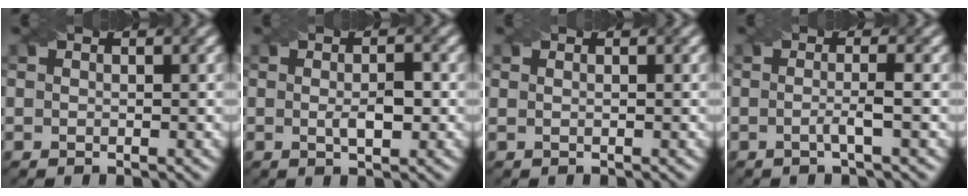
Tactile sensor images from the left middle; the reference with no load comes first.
{"total": 2.4, "force": [-0.2, 0.7, 2.3], "torque": [-0.042, -0.003, -0.003]}
{"total": 1.0, "force": [0.5, 0.5, 0.7], "torque": [-0.006, -0.006, -0.002]}
{"total": 1.9, "force": [-0.5, 0.3, 1.8], "torque": [-0.034, -0.004, -0.011]}